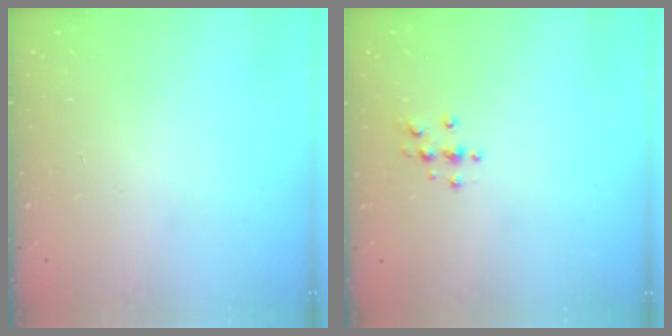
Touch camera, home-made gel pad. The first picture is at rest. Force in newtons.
{"total": 3.5, "press": 3.4, "slide": 0.5}